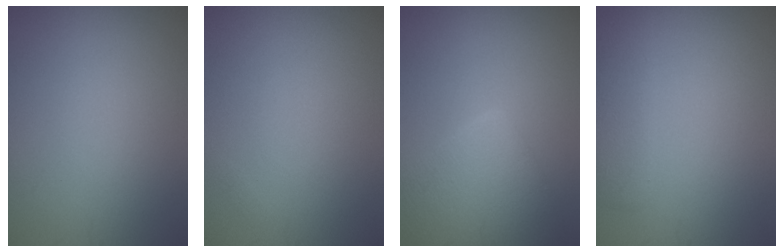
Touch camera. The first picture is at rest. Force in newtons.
{"total": 0.0}
{"total": 5.4, "press": 5.4, "slide": 0.3}
{"total": 2.5, "press": 2.5, "slide": 0.2}